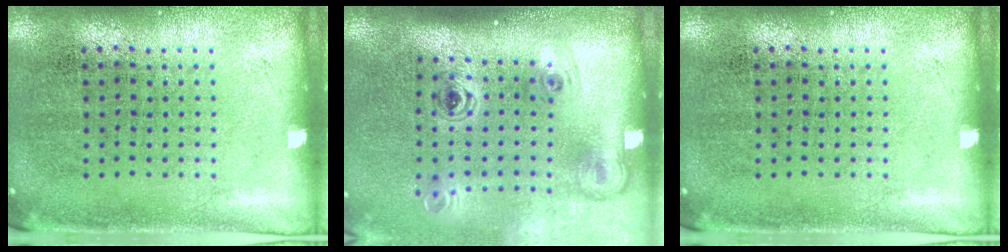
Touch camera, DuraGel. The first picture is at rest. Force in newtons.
{"total": 2.2, "press": 1.5, "slide": 1.6}
{"total": 0.0}